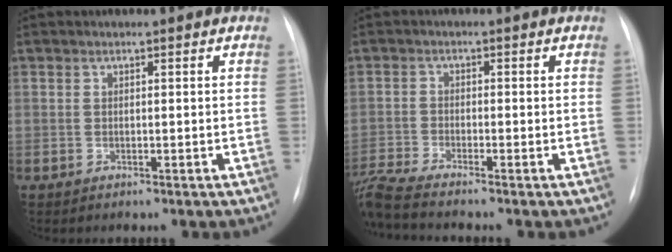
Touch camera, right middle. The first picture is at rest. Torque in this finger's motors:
{"motor_torque": [0.21, -1.14, 0.00, 0.05]}